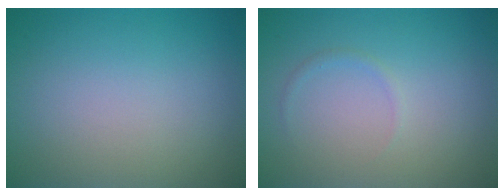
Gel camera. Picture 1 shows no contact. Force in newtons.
{"total": 0.7, "press": 0.7, "slide": 0.1}